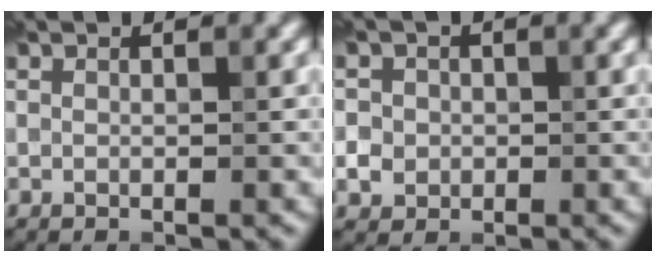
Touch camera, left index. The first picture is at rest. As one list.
[{"total": 3.1, "force": [0.1, 2.9, 0.9], "torque": [0.003, 0.011, -0.008]}]